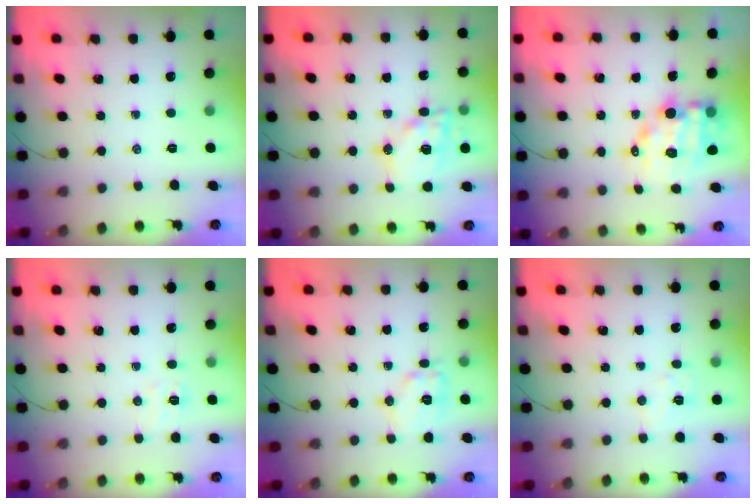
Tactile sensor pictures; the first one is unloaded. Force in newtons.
{"total": 14.8, "press": 14.5, "slide": 2.9}
{"total": 10.8, "press": 10.4, "slide": 3.0}
{"total": 5.0, "press": 4.8, "slide": 1.2}
{"total": 9.7, "press": 9.7, "slide": 0.4}
{"total": 5.6, "press": 5.6, "slide": 0.7}